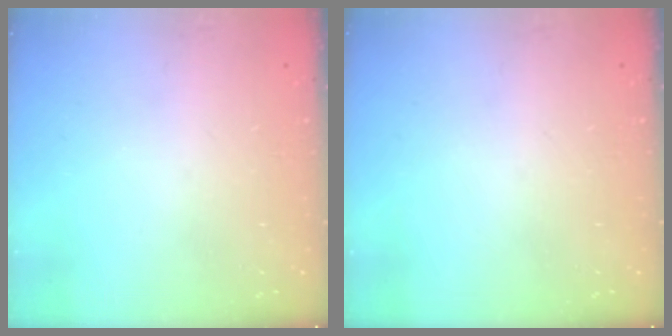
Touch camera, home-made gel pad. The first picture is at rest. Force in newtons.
{"total": 0.0}